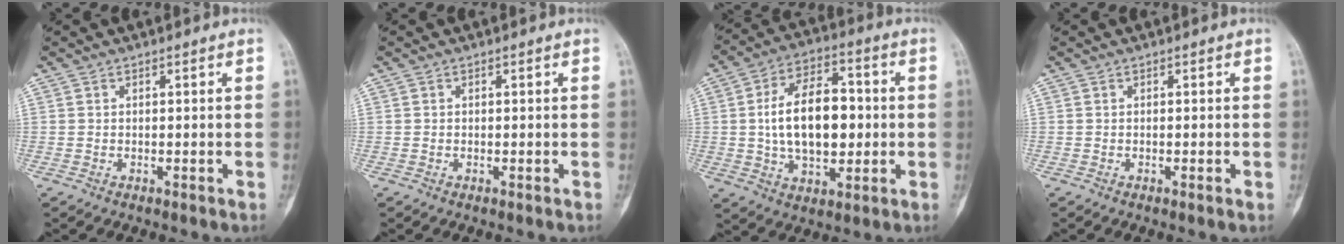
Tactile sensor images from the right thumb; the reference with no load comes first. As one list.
[{"total": 0.0}, {"total": 16.5, "force": [0.3, 9.7, 13.3], "torque": [-0.201, 0.019, 0.005]}, {"total": 0.7, "force": [-0.2, 0.0, 0.7], "torque": [-0.014, -0.002, -0.001]}]